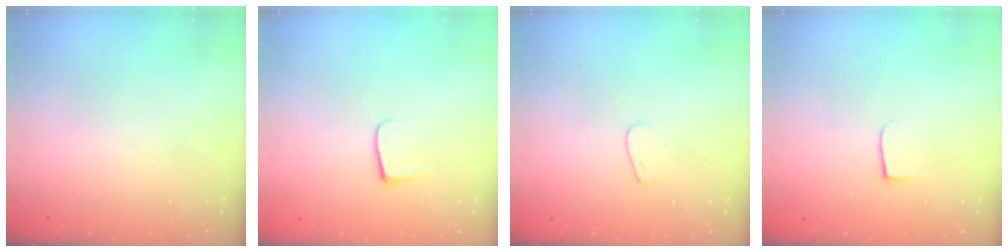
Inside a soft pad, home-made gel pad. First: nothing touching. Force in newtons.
{"total": 5.2, "press": 5.2, "slide": 0.7}
{"total": 3.7, "press": 3.7, "slide": 0.3}
{"total": 5.0, "press": 4.9, "slide": 0.6}